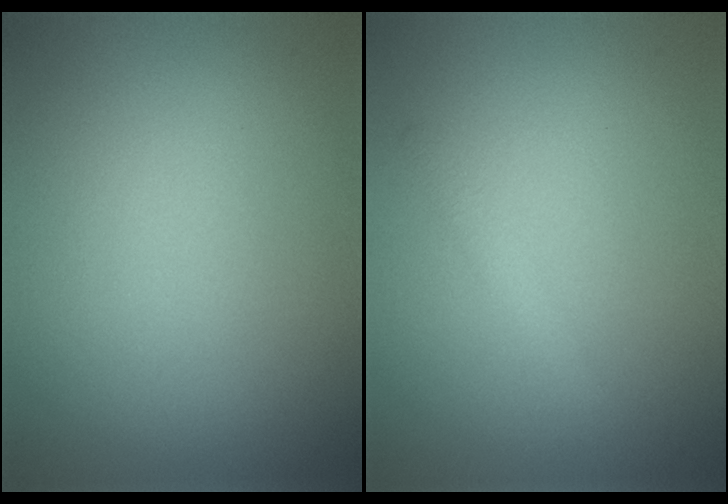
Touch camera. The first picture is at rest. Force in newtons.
{"total": 1.1, "press": 1.1, "slide": 0.2}